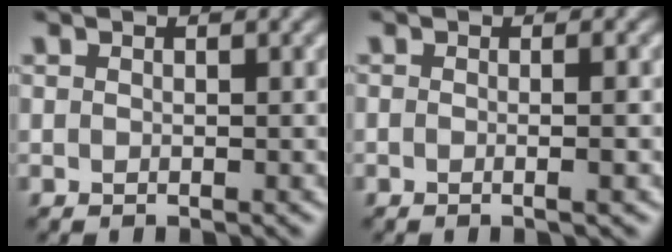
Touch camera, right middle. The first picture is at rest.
{"total": 2.3, "force": [0.0, 1.0, 2.1], "torque": [0.001, 0.000, -0.020]}